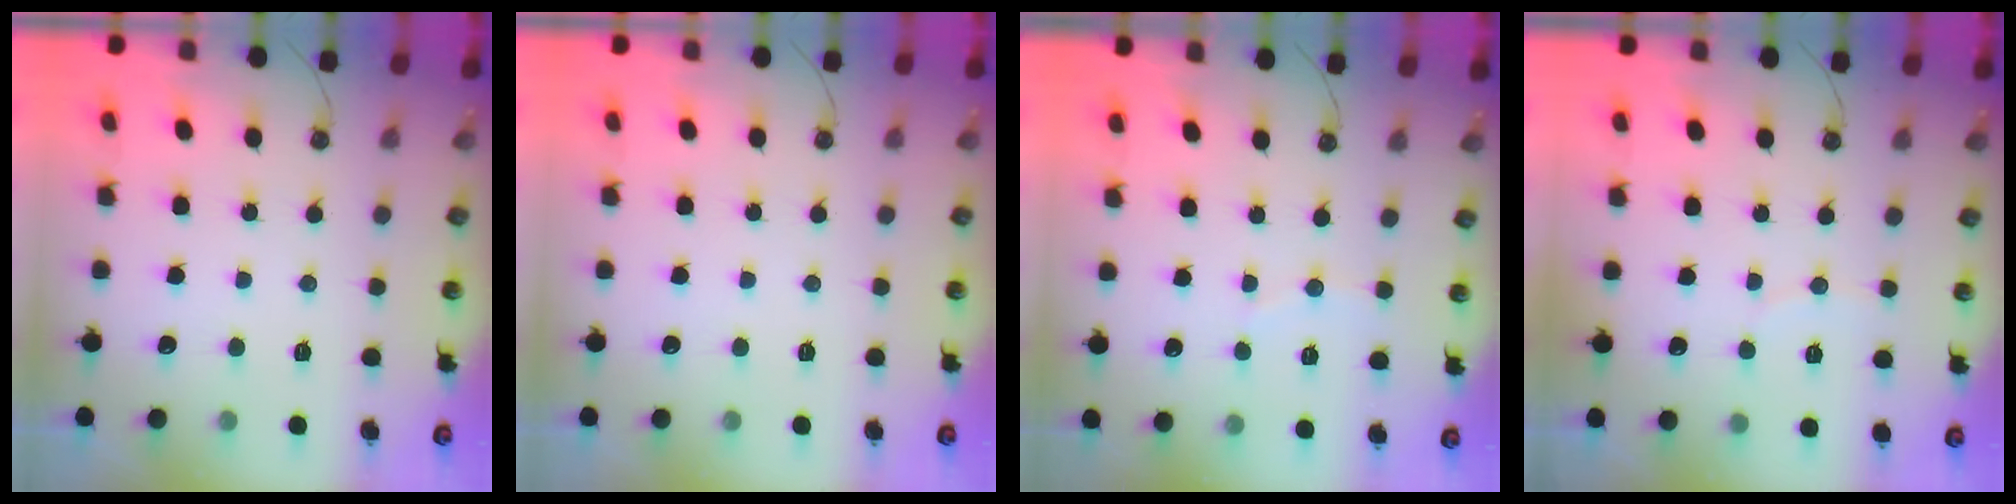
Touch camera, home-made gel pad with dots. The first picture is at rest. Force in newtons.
{"total": 0.0}
{"total": 4.7, "press": 4.7, "slide": 0.5}
{"total": 2.3, "press": 2.3, "slide": 0.3}